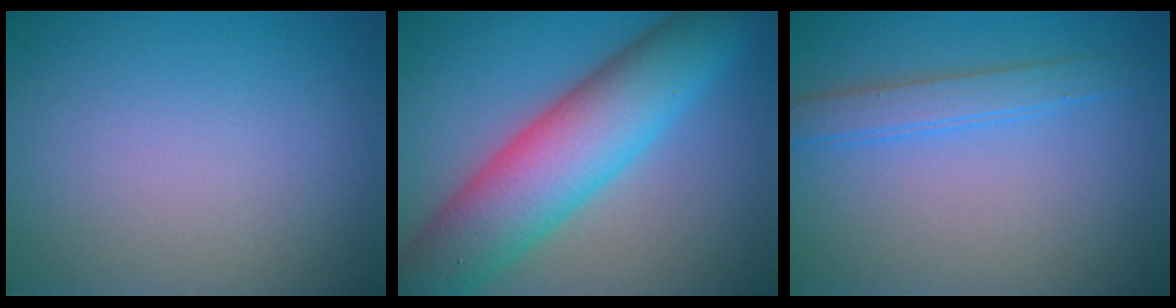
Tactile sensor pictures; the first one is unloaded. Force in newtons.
{"total": 10.3, "press": 10.3, "slide": 0.4}
{"total": 2.5, "press": 2.5, "slide": 0.1}